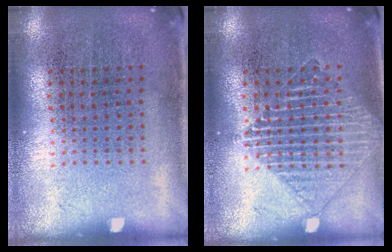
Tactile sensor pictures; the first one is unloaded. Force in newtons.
{"total": 2.8, "press": 2.8, "slide": 0.5}